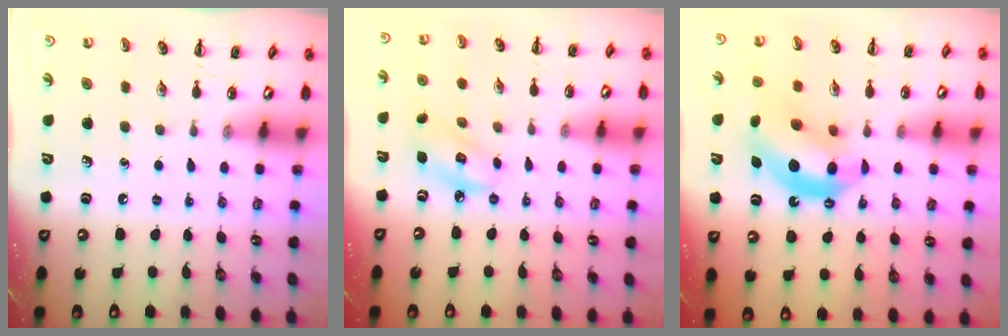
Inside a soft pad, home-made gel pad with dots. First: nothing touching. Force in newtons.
{"total": 5.5, "press": 5.4, "slide": 1.0}
{"total": 12.6, "press": 12.1, "slide": 3.4}